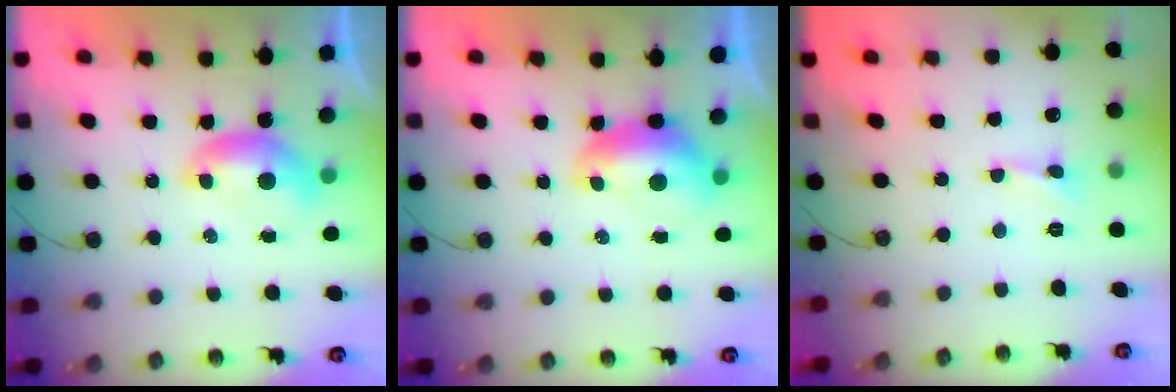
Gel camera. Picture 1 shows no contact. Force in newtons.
{"total": 1.9, "press": 1.8, "slide": 0.6}
{"total": 1.7, "press": 1.6, "slide": 0.5}